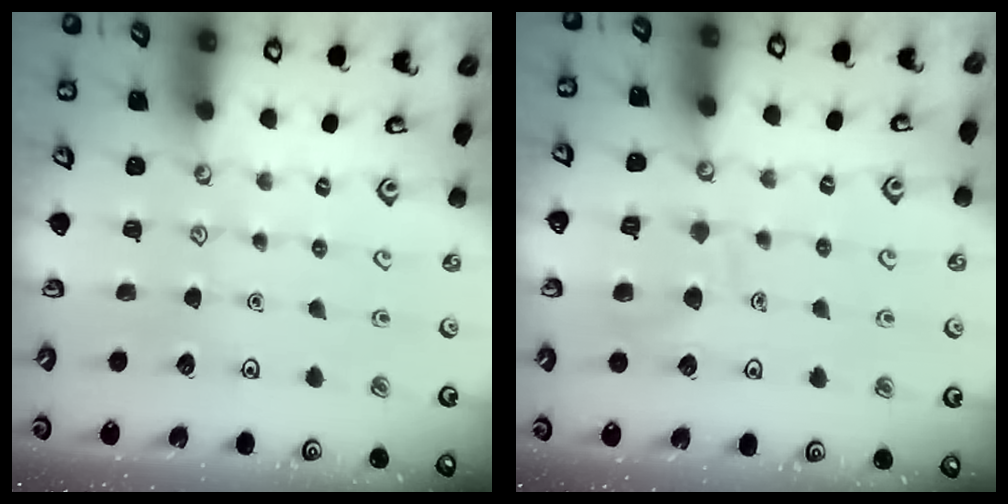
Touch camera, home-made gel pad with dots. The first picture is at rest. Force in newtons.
{"total": 9.0, "press": 9.0, "slide": 0.8}